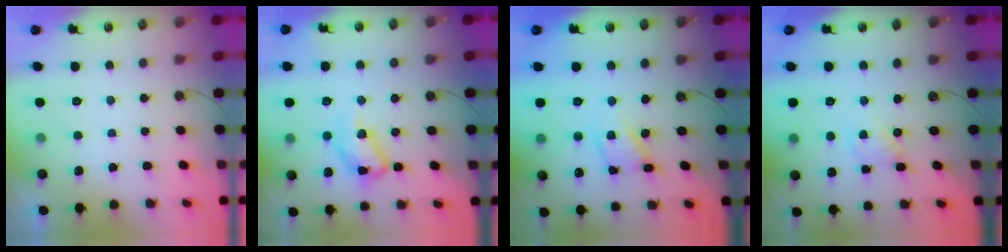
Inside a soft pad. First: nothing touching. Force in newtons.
{"total": 12.8, "press": 12.8, "slide": 0.9}
{"total": 13.9, "press": 13.8, "slide": 1.4}
{"total": 1.6, "press": 1.6, "slide": 0.2}